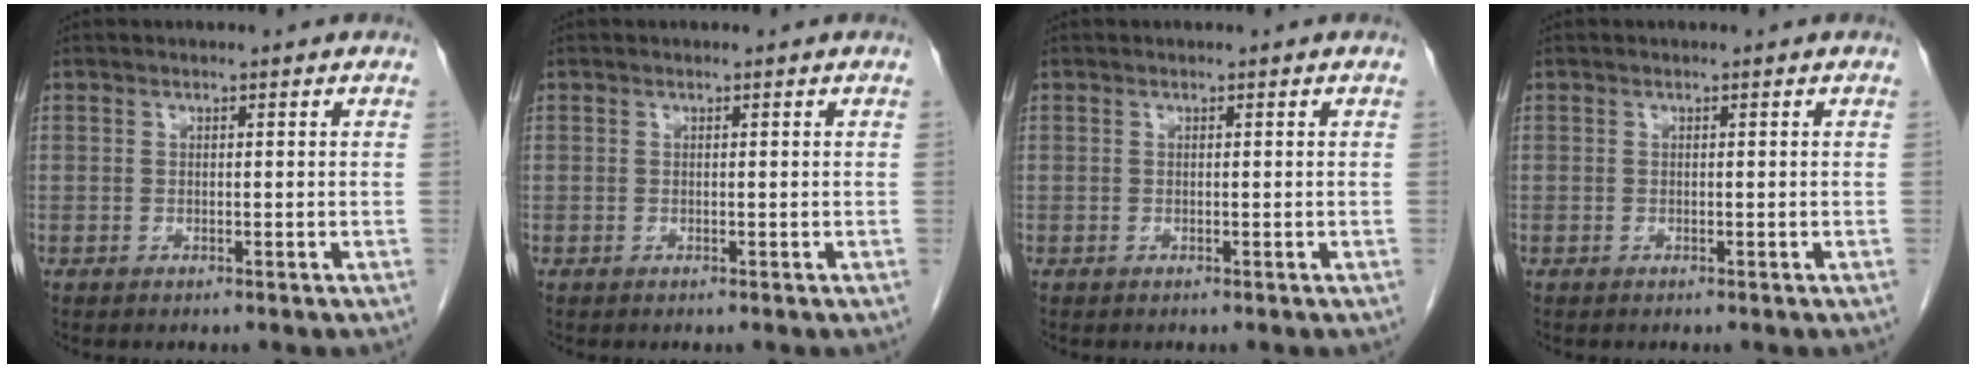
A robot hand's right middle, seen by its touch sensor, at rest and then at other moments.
{"total": 0.0}
{"total": 0.0}
{"total": 0.0}